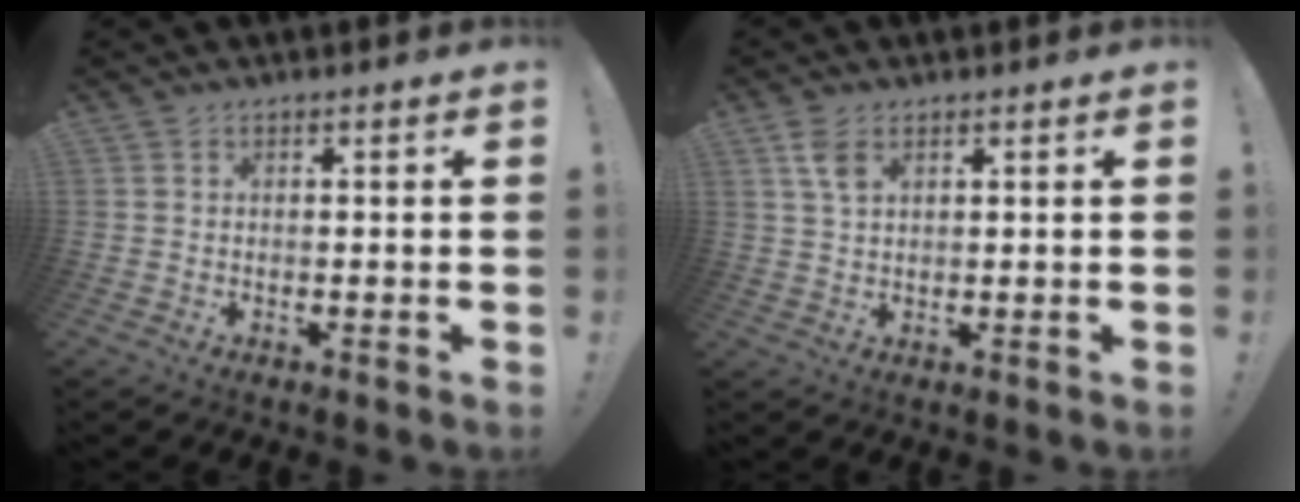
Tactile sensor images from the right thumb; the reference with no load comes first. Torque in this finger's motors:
{"motor_torque": [-0.04, 0.14, 0.33, 0.46, 0.00]}